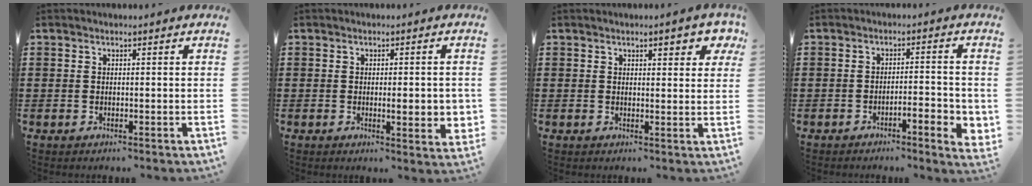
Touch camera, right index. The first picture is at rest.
{"total": 4.1, "force": [-0.3, 0.9, 4.0], "torque": [-0.058, -0.003, -0.008]}
{"total": 3.0, "force": [1.9, 1.0, 2.0], "torque": [-0.029, 0.001, 0.030]}
{"total": 3.9, "force": [-2.0, 0.8, 3.3], "torque": [-0.052, 0.000, -0.035]}